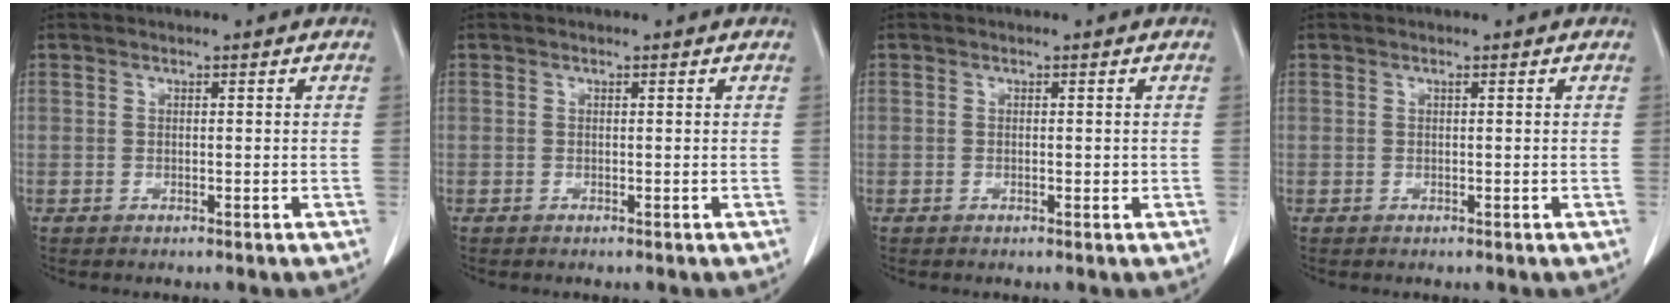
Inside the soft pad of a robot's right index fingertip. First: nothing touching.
{"total": 0.0}
{"total": 0.8, "force": [0.0, 0.4, 0.7], "torque": [-0.013, -0.001, 0.001]}
{"total": 0.0}